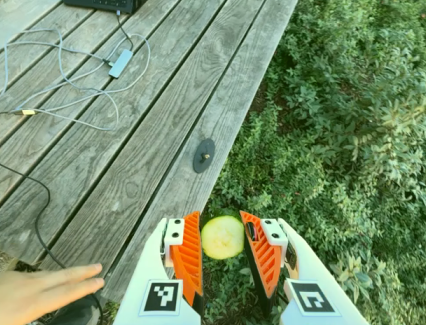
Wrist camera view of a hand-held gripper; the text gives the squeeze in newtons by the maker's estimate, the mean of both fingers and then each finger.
{"total": 9.2, "left": 9.1, "right": 9.3}